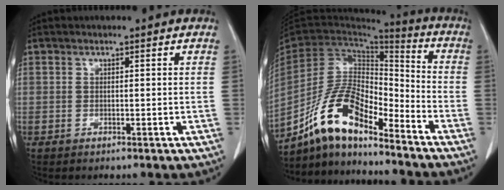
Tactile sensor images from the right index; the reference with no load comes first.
{"total": 13.0, "force": [-9.8, 4.2, 7.3], "torque": [-0.144, 0.029, -0.179]}